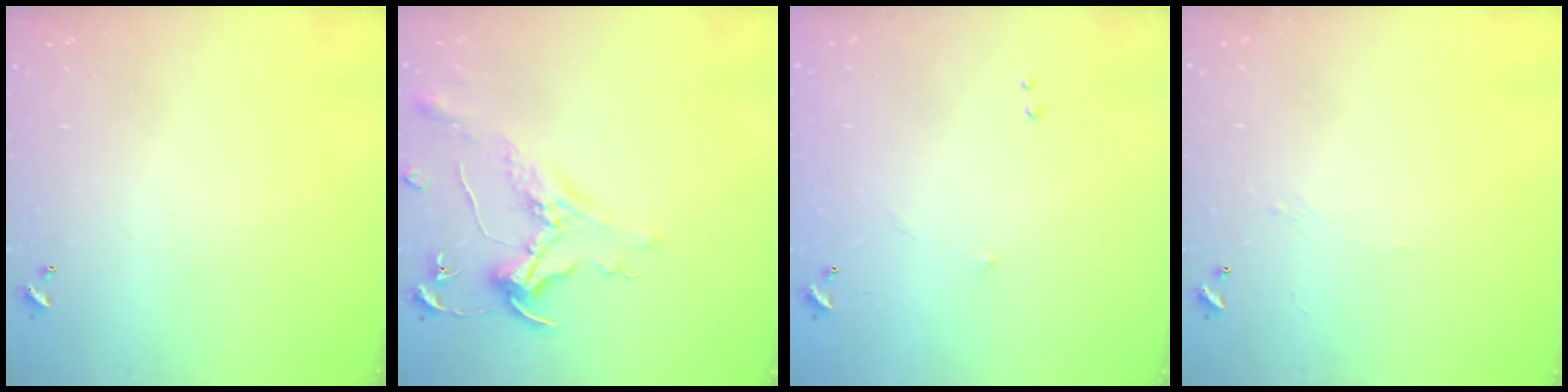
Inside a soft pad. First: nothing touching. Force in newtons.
{"total": 1.6, "press": 1.4, "slide": 0.7}
{"total": 7.0, "press": 7.0, "slide": 0.6}
{"total": 2.2, "press": 2.0, "slide": 0.8}